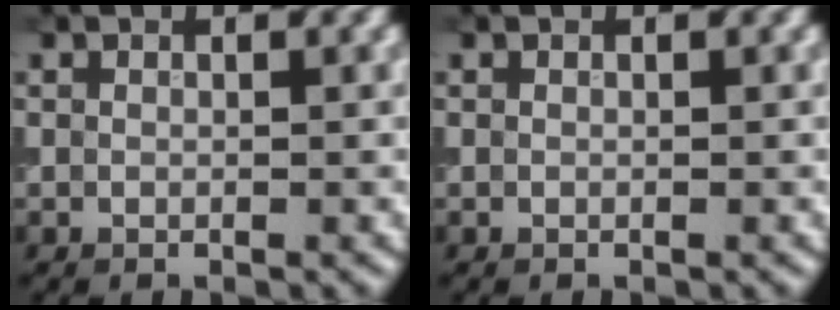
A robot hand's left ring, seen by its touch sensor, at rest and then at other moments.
{"total": 0.0}